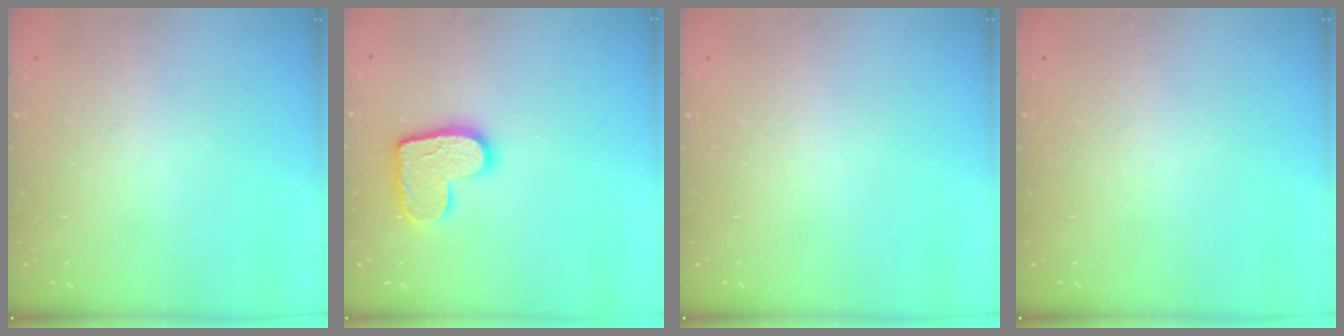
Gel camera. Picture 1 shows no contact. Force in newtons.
{"total": 12.8, "press": 12.8, "slide": 0.8}
{"total": 0.0}
{"total": 0.0}